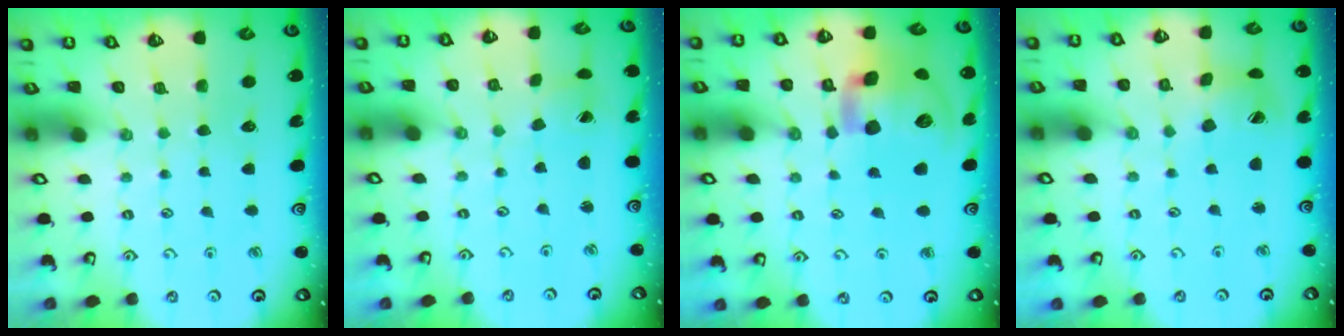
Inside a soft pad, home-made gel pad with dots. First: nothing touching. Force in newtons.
{"total": 0.8, "press": 0.8, "slide": 0.0}
{"total": 20.7, "press": 20.5, "slide": 3.1}
{"total": 7.8, "press": 7.7, "slide": 0.8}